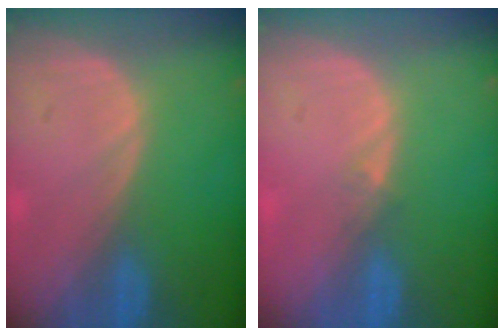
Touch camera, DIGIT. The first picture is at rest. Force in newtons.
{"total": 0.9, "press": 0.7, "slide": 0.6}